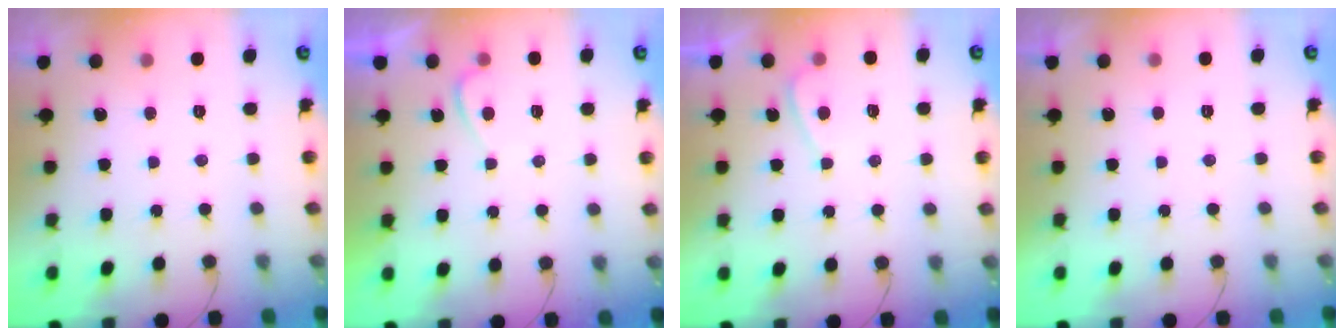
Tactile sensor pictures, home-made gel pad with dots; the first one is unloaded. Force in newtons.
{"total": 0.7, "press": 0.6, "slide": 0.4}
{"total": 3.2, "press": 3.2, "slide": 0.5}
{"total": 2.1, "press": 2.1, "slide": 0.4}